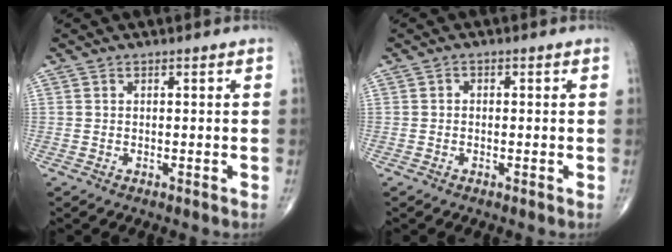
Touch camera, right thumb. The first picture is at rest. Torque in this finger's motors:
{"motor_torque": [-0.29, 0.14, 0.00, -0.22, -0.01]}